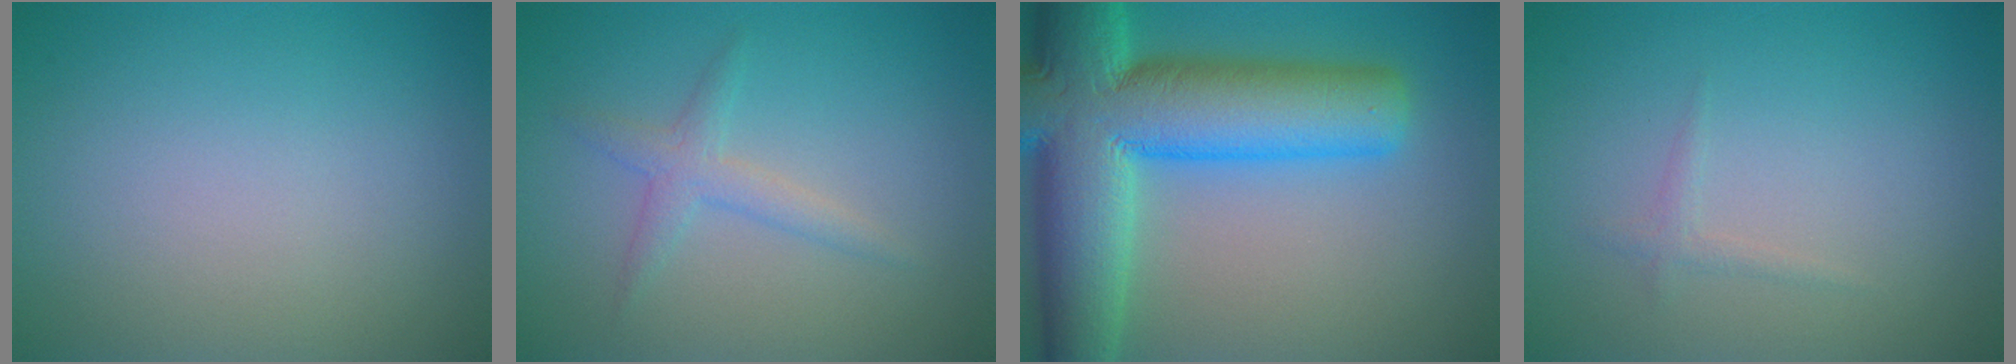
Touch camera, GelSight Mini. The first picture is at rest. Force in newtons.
{"total": 1.9, "press": 1.9, "slide": 0.1}
{"total": 14.6, "press": 14.6, "slide": 0.5}
{"total": 0.8, "press": 0.8, "slide": 0.0}